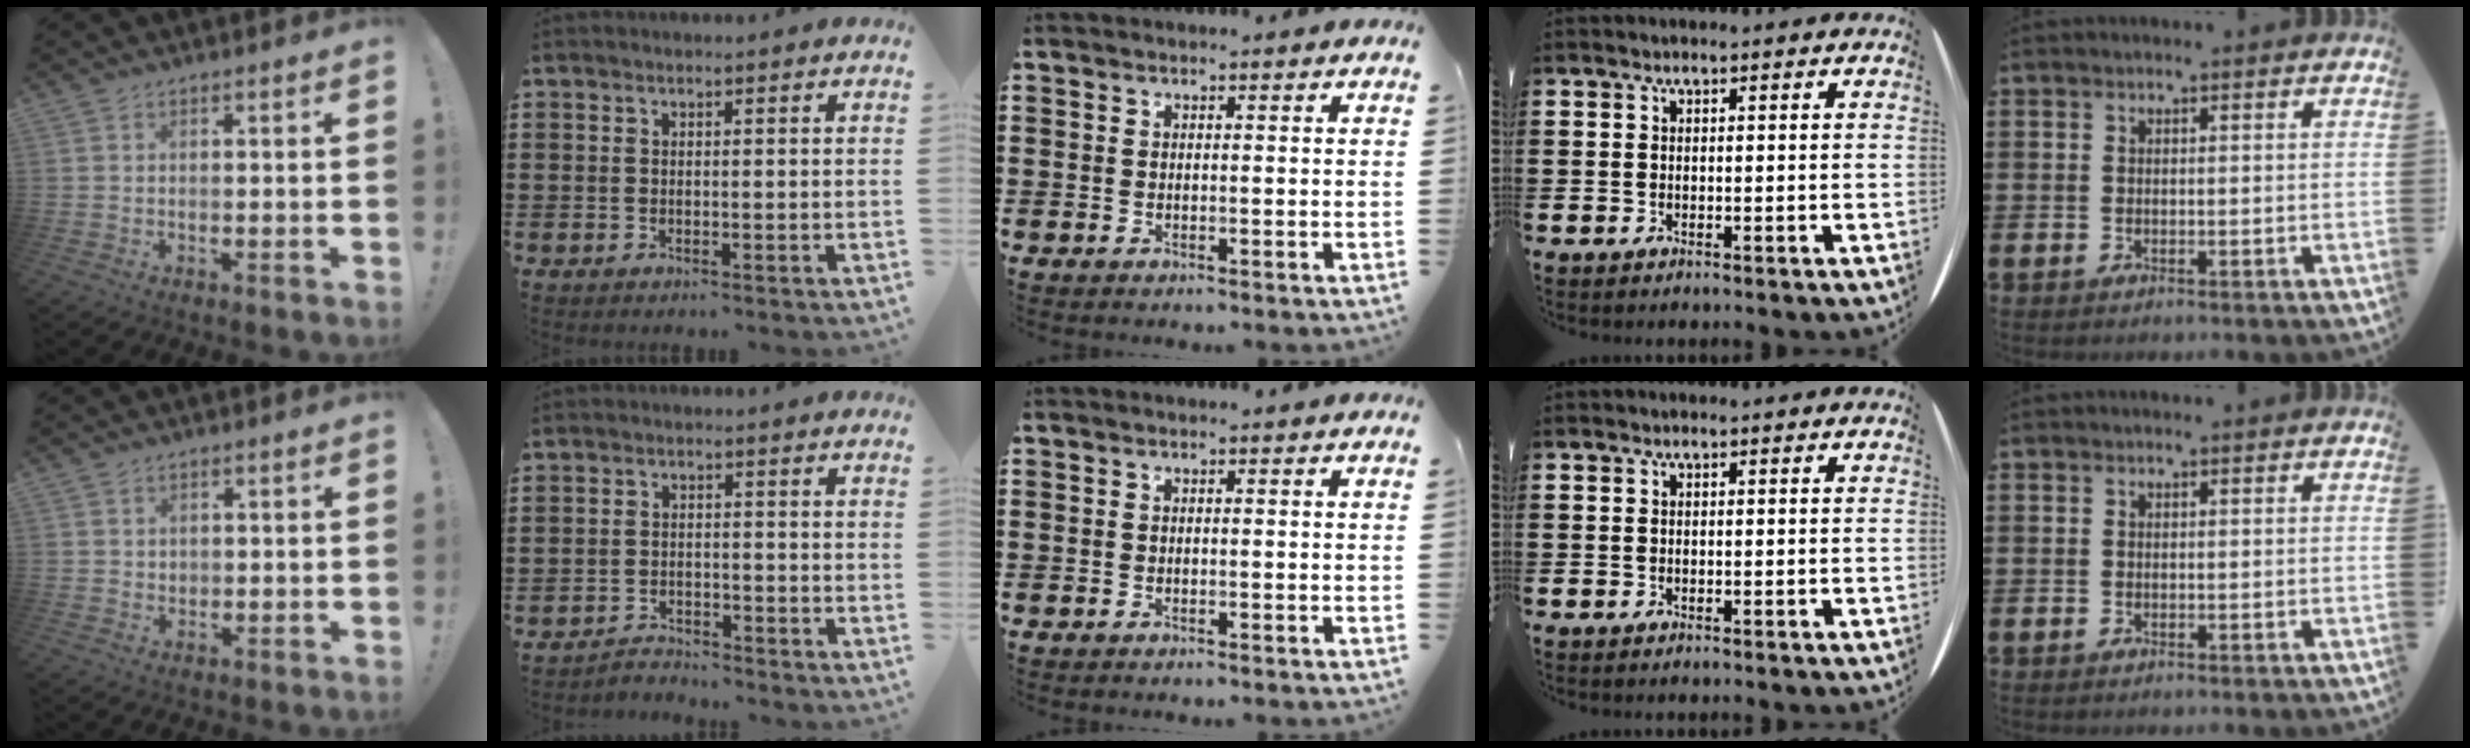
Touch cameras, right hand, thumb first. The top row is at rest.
{"thumb": {"total": 1.3, "force": [0.6, 1.1, 0.2], "torque": [0.003, -0.001, 0.010]}, "index": {"total": 2.6, "force": [-2.6, 0.3, -0.3], "torque": [-0.004, 0.002, -0.057]}}